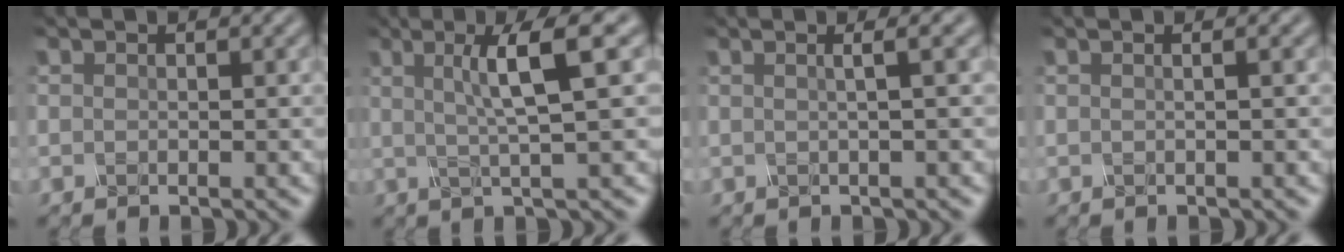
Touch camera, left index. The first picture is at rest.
{"total": 5.7, "force": [1.5, 0.8, 5.4], "torque": [-0.089, 0.009, 0.026]}
{"total": 3.5, "force": [1.0, 1.4, 3.1], "torque": [-0.024, 0.017, -0.021]}
{"total": 2.2, "force": [0.5, 1.1, 1.8], "torque": [-0.008, 0.002, -0.020]}